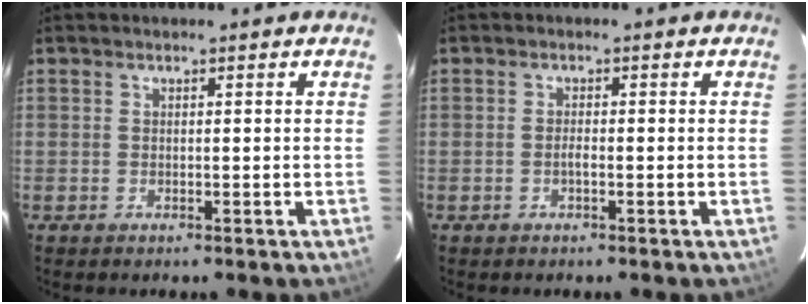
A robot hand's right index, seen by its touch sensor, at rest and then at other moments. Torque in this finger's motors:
{"motor_torque": [0.41, -0.22, 0.09, 0.03]}